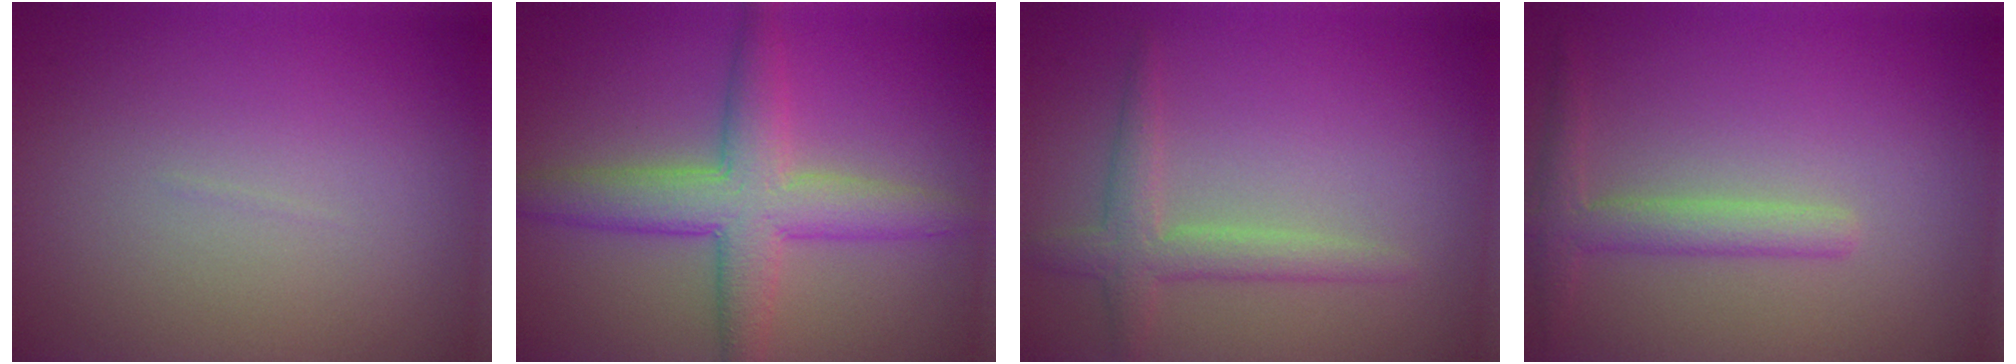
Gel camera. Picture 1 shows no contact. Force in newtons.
{"total": 5.8, "press": 5.8, "slide": 0.2}
{"total": 2.5, "press": 2.5, "slide": 0.1}
{"total": 2.4, "press": 2.4, "slide": 0.1}